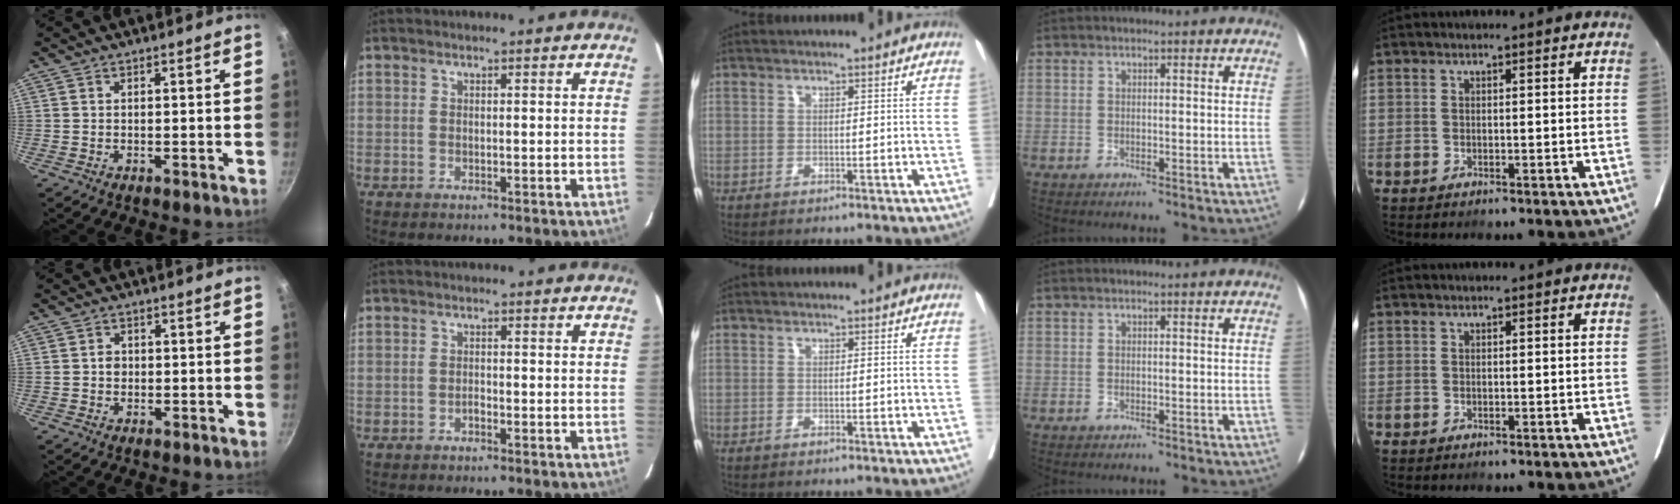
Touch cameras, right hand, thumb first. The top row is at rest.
{"thumb": {"total": 2.0, "force": [-0.2, 1.7, 1.0], "torque": [-0.006, 0.006, -0.004]}, "index": {"total": 0.8, "force": [-0.6, 0.3, 0.5], "torque": [-0.008, 0.002, -0.012]}}